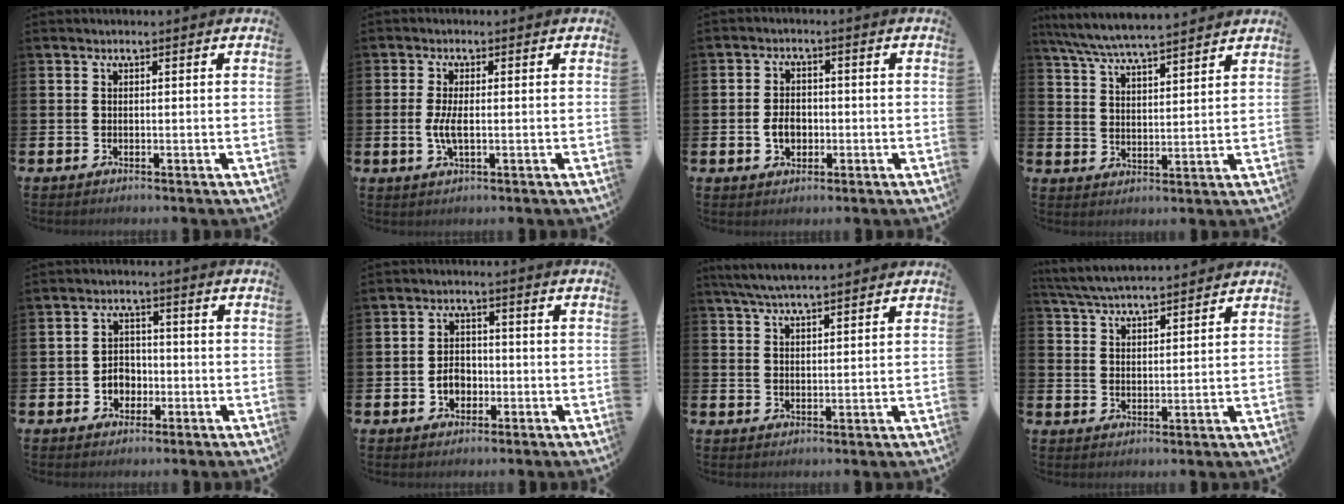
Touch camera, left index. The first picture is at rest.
{"total": 3.1, "force": [-0.2, 1.0, 2.9], "torque": [-0.051, -0.005, -0.009]}
{"total": 3.3, "force": [-0.7, 2.5, 2.1], "torque": [-0.026, 0.000, -0.020]}
{"total": 6.4, "force": [6.1, 0.2, 1.8], "torque": [-0.059, -0.030, 0.110]}
{"total": 3.3, "force": [-1.2, 2.8, 1.3], "torque": [-0.015, -0.002, -0.031]}
{"total": 3.5, "force": [-1.1, 2.7, 1.9], "torque": [-0.023, -0.003, -0.027]}
{"total": 5.3, "force": [5.0, 0.5, 1.7], "torque": [-0.051, -0.012, 0.094]}
{"total": 5.0, "force": [5.0, 0.2, 0.7], "torque": [-0.035, -0.027, 0.090]}